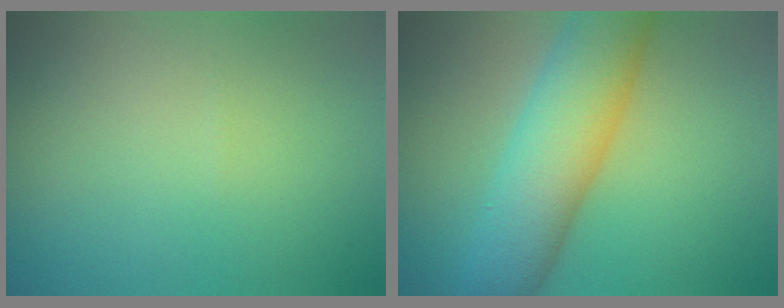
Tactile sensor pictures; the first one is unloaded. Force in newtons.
{"total": 8.7, "press": 8.7, "slide": 0.3}